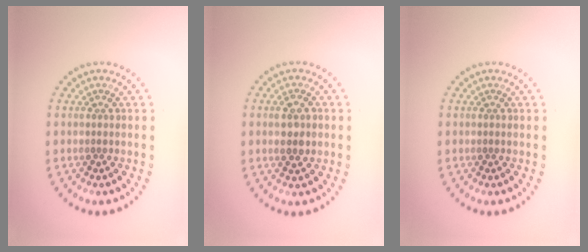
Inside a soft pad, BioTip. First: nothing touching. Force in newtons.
{"total": 2.2, "press": 2.2, "slide": 0.3}
{"total": 0.0}